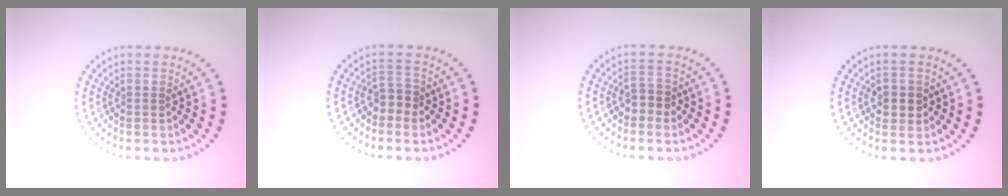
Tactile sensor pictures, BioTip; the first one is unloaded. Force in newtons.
{"total": 1.8, "press": 1.6, "slide": 0.9}
{"total": 1.8, "press": 1.7, "slide": 0.5}
{"total": 2.0, "press": 1.9, "slide": 0.5}